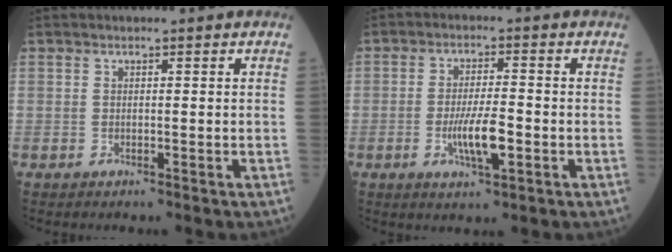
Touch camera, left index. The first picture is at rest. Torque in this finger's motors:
{"motor_torque": [1.21, 0.14, 0.56, 0.13]}